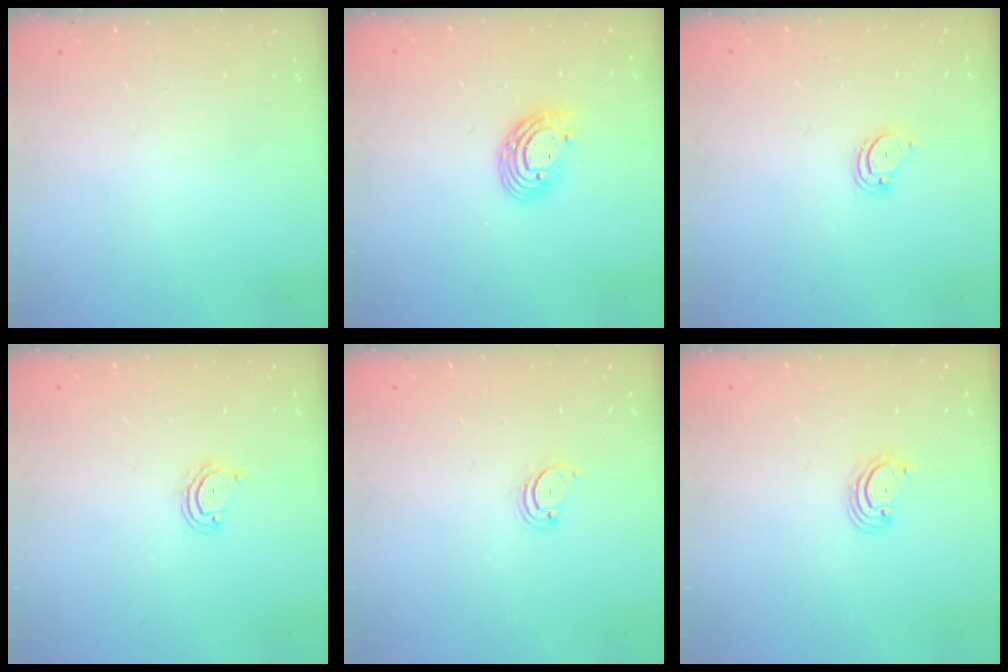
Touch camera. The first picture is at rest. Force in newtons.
{"total": 9.5, "press": 9.4, "slide": 1.7}
{"total": 2.9, "press": 2.9, "slide": 0.2}
{"total": 3.9, "press": 3.9, "slide": 0.3}
{"total": 2.6, "press": 2.5, "slide": 0.3}
{"total": 2.7, "press": 2.6, "slide": 0.6}